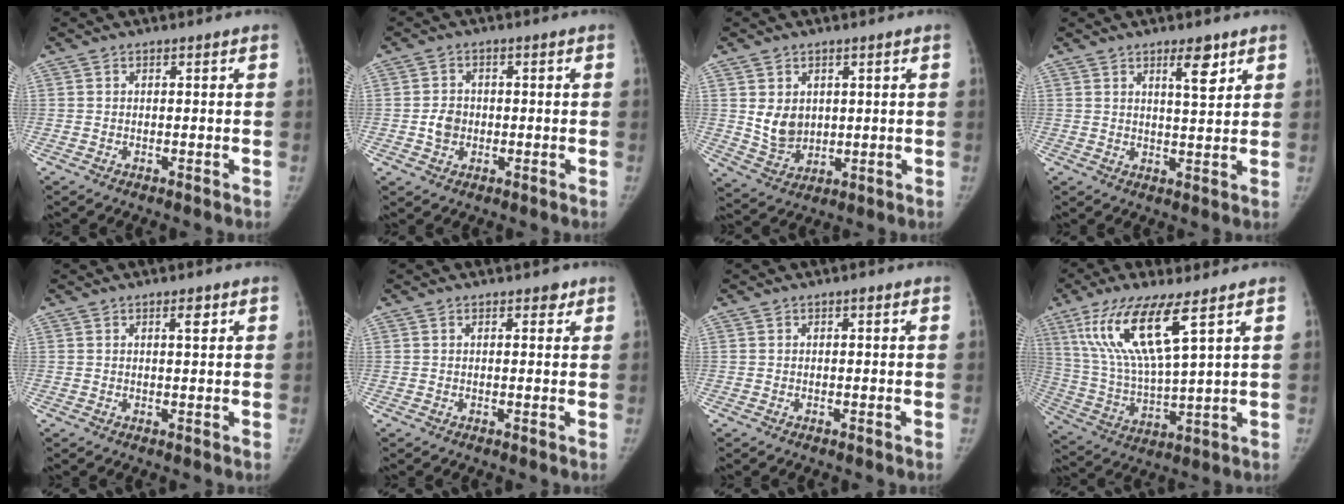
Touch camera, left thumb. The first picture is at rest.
{"total": 3.6, "force": [-0.6, 3.1, 1.7], "torque": [-0.015, 0.005, -0.014]}
{"total": 6.4, "force": [1.4, 5.1, 3.6], "torque": [-0.039, -0.022, 0.041]}
{"total": 5.1, "force": [3.2, 1.4, 3.8], "torque": [-0.047, -0.023, 0.051]}
{"total": 1.9, "force": [1.0, 0.5, 1.6], "torque": [-0.020, -0.004, 0.016]}
{"total": 1.7, "force": [1.1, 1.0, 0.9], "torque": [0.006, -0.005, 0.007]}
{"total": 0.5, "force": [0.2, 0.2, 0.4], "torque": [-0.005, 0.000, 0.002]}
{"total": 15.7, "force": [7.9, 3.4, 13.2], "torque": [-0.276, -0.035, 0.162]}